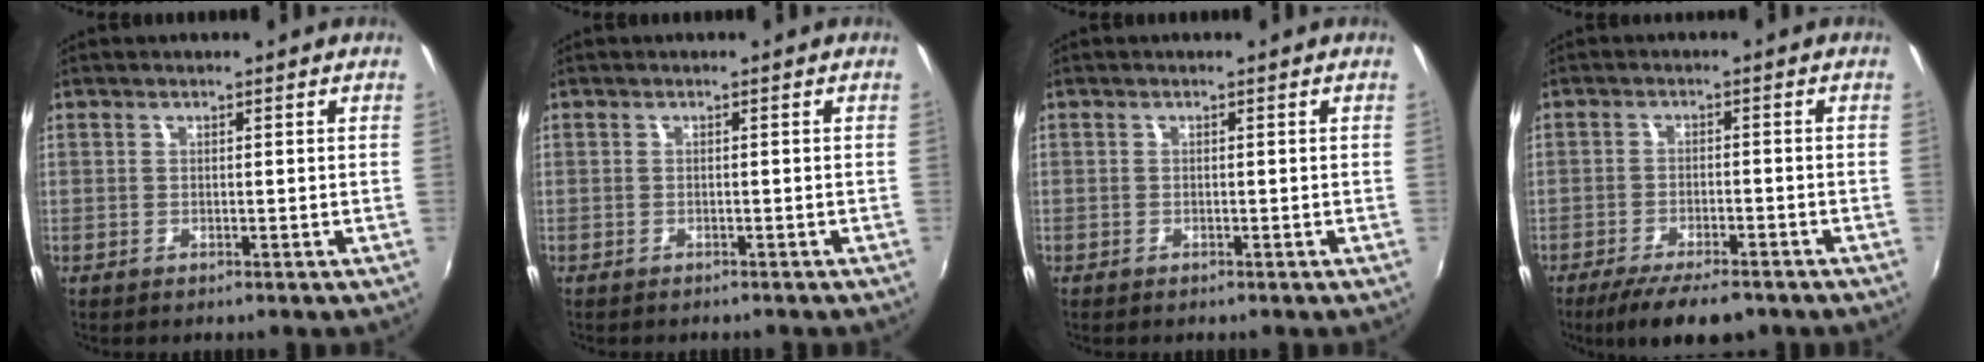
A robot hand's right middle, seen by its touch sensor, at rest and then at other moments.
{"total": 1.2, "force": [-1.1, 0.4, 0.3], "torque": [-0.009, -0.006, -0.016]}
{"total": 0.5, "force": [-0.3, 0.4, 0.0], "torque": [-0.002, 0.002, -0.005]}
{"total": 10.0, "force": [-7.8, 2.7, 5.6], "torque": [-0.123, -0.026, -0.127]}